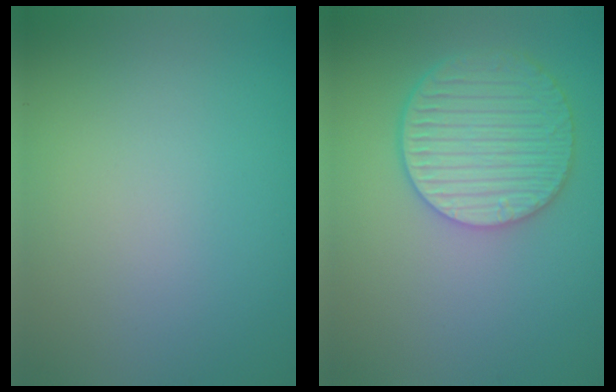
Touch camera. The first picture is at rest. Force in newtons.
{"total": 5.5, "press": 4.8, "slide": 2.7}